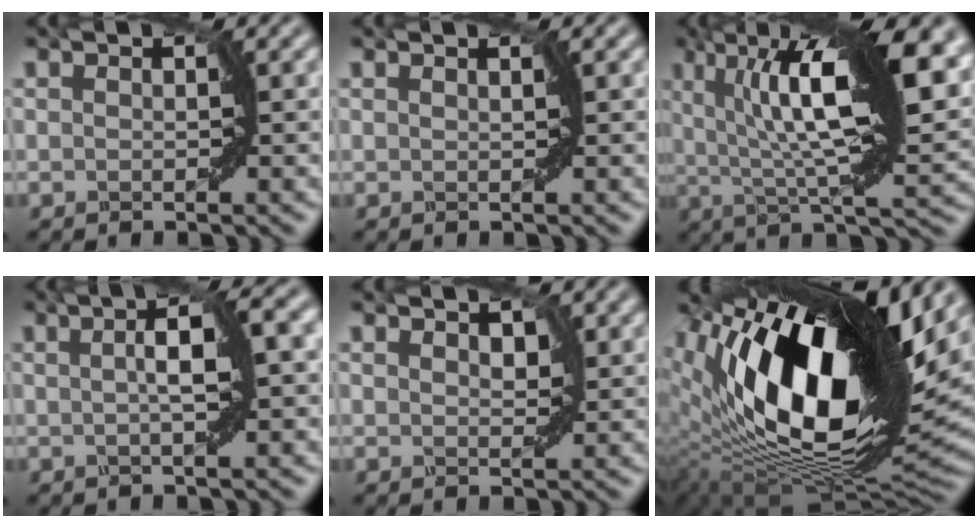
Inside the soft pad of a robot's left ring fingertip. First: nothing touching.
{"total": 0.6, "force": [0.5, -0.1, 0.2], "torque": [0.000, 0.002, 0.008]}
{"total": 14.1, "force": [4.9, 3.7, 12.7], "torque": [-0.184, 0.013, 0.075]}
{"total": 4.9, "force": [1.0, 1.0, 4.7], "torque": [-0.068, 0.018, 0.013]}
{"total": 1.7, "force": [1.3, 0.6, 0.9], "torque": [-0.011, -0.001, 0.027]}
{"total": 18.9, "force": [6.1, 7.9, 16.0], "torque": [-0.276, 0.014, 0.095]}